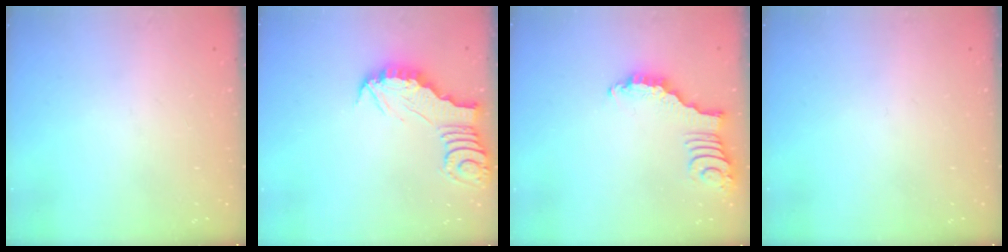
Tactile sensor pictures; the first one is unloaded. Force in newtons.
{"total": 2.8, "press": 2.8, "slide": 0.1}
{"total": 2.8, "press": 2.8, "slide": 0.4}
{"total": 0.0}